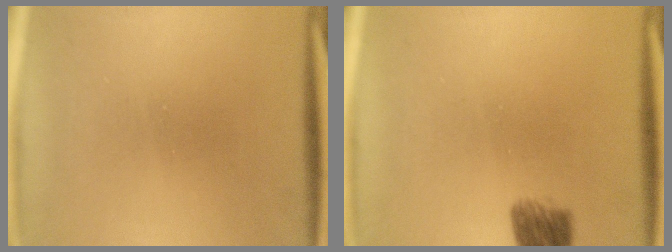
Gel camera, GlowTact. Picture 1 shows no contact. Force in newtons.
{"total": 3.9}